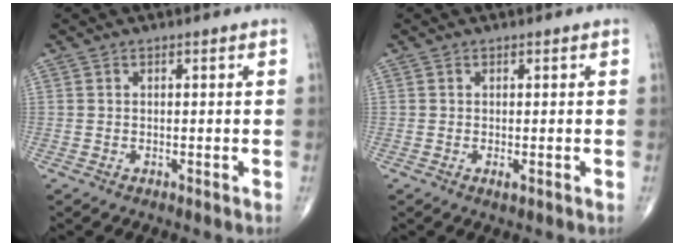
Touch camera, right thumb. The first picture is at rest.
{"total": 0.8, "force": [-0.2, 0.3, 0.7], "torque": [-0.015, -0.004, -0.004]}